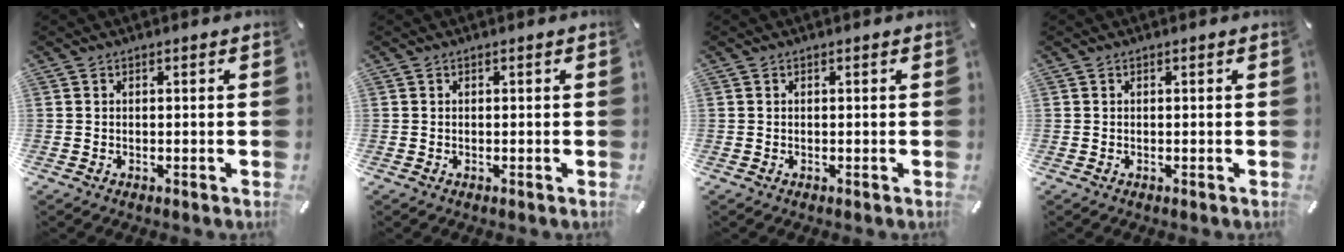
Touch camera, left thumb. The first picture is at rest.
{"total": 0.0}
{"total": 0.0}
{"total": 0.0}